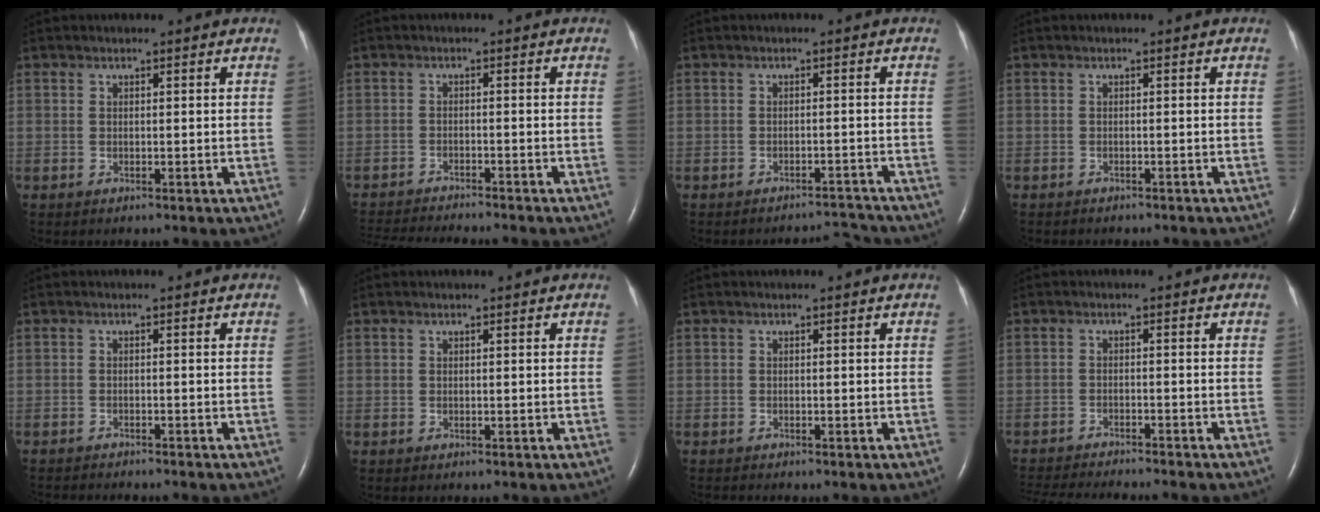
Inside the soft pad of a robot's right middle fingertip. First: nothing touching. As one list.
[{"total": 10.9, "force": [-10.1, 0.1, 4.1], "torque": [-0.058, -0.014, -0.151]}, {"total": 3.1, "force": [-3.1, -0.3, -0.6], "torque": [0.011, 0.002, -0.040]}, {"total": 3.8, "force": [-3.3, 1.1, 1.6], "torque": [-0.024, -0.005, -0.033]}, {"total": 6.7, "force": [-6.2, 0.5, 2.7], "torque": [-0.029, -0.010, -0.085]}, {"total": 0.0}, {"total": 1.1, "force": [-1.1, -0.2, 0.4], "torque": [-0.005, -0.002, -0.015]}, {"total": 12.5, "force": [-11.5, 0.4, 4.8], "torque": [-0.069, -0.018, -0.168]}]